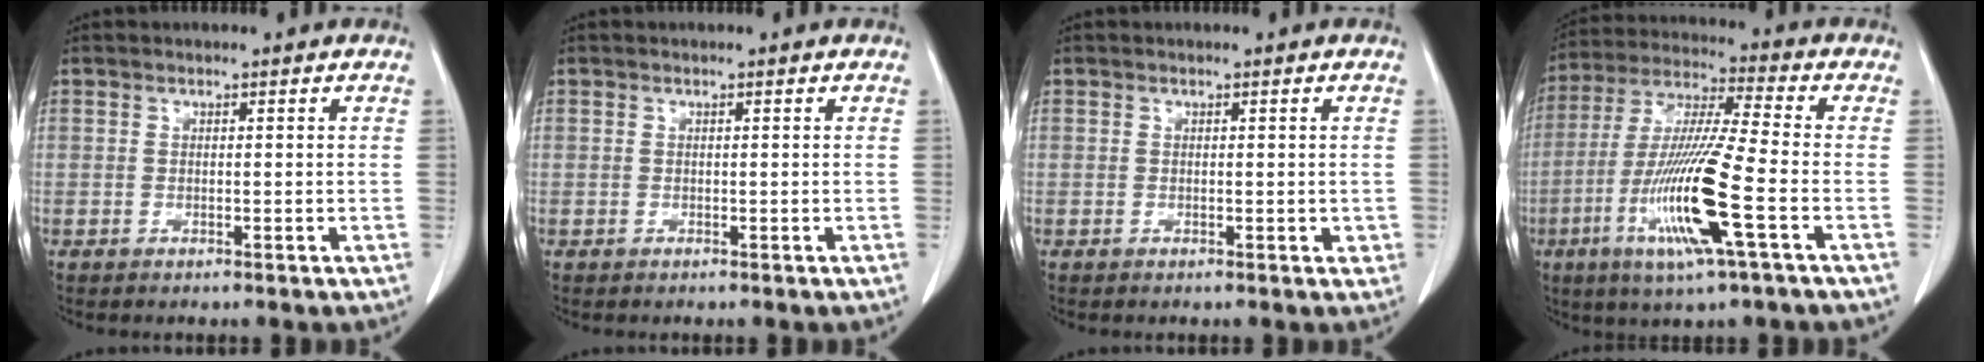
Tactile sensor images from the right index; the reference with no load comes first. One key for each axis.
{"total": 0.0}
{"total": 1.3, "fx": -0.1, "fy": 0.7, "fz": 1.0, "tx": -0.011, "ty": -0.002, "tz": 0.000}
{"total": 15.8, "fx": -5.3, "fy": 0.0, "fz": 14.9, "tx": -0.310, "ty": -0.021, "tz": -0.104}